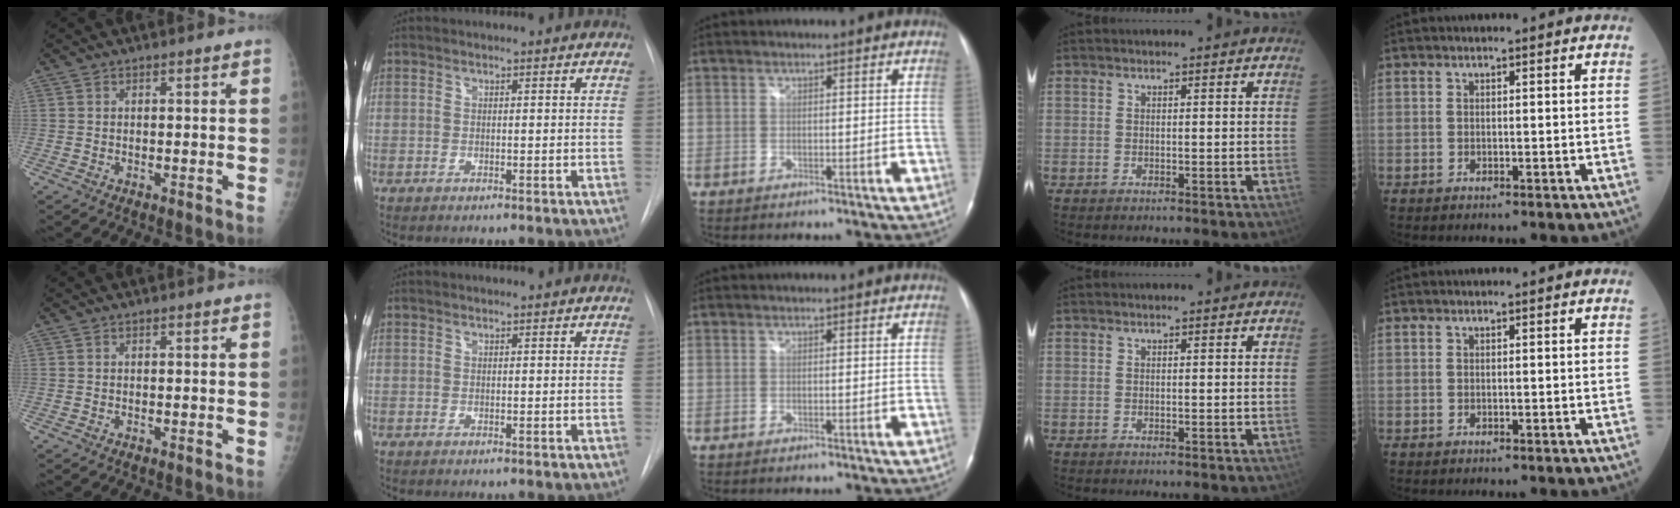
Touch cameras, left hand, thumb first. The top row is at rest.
{}